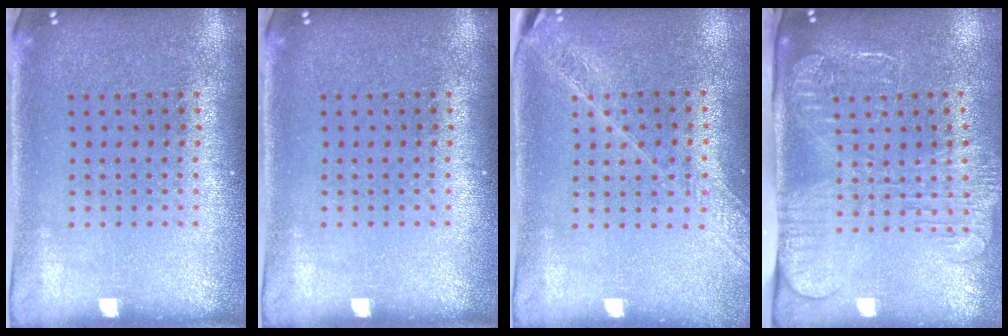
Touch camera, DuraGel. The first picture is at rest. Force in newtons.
{"total": 0.0}
{"total": 1.6, "press": 1.5, "slide": 0.4}
{"total": 2.6, "press": 2.0, "slide": 1.7}